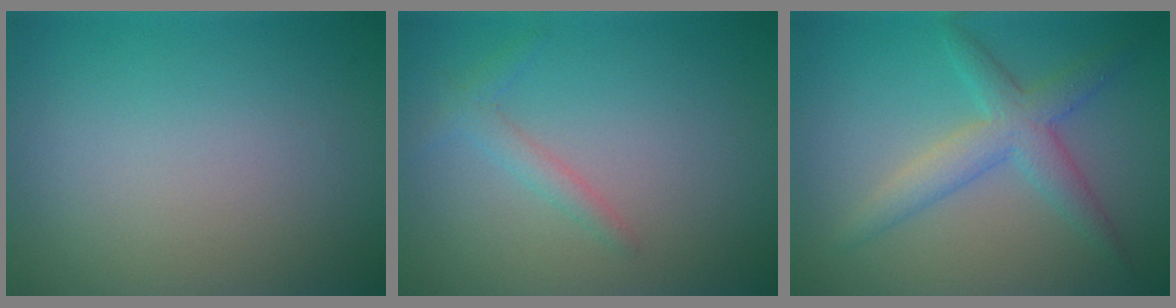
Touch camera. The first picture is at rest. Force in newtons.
{"total": 1.5, "press": 1.4, "slide": 0.1}
{"total": 3.9, "press": 3.9, "slide": 0.0}